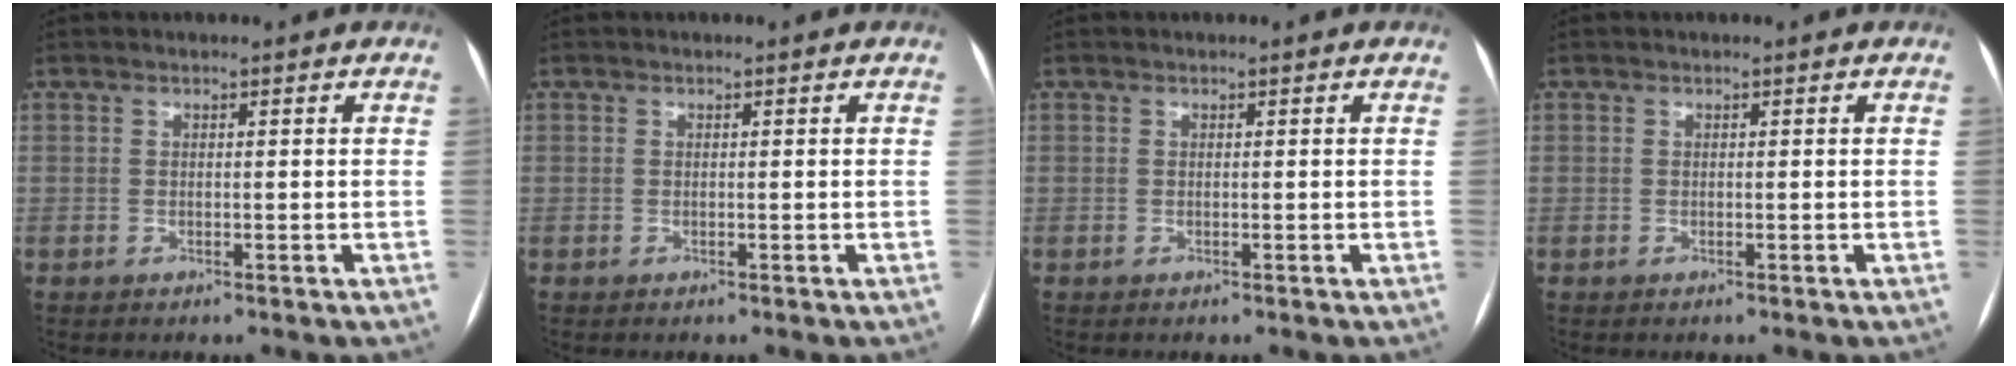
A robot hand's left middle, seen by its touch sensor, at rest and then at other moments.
{"total": 0.0}
{"total": 0.0}
{"total": 0.0}